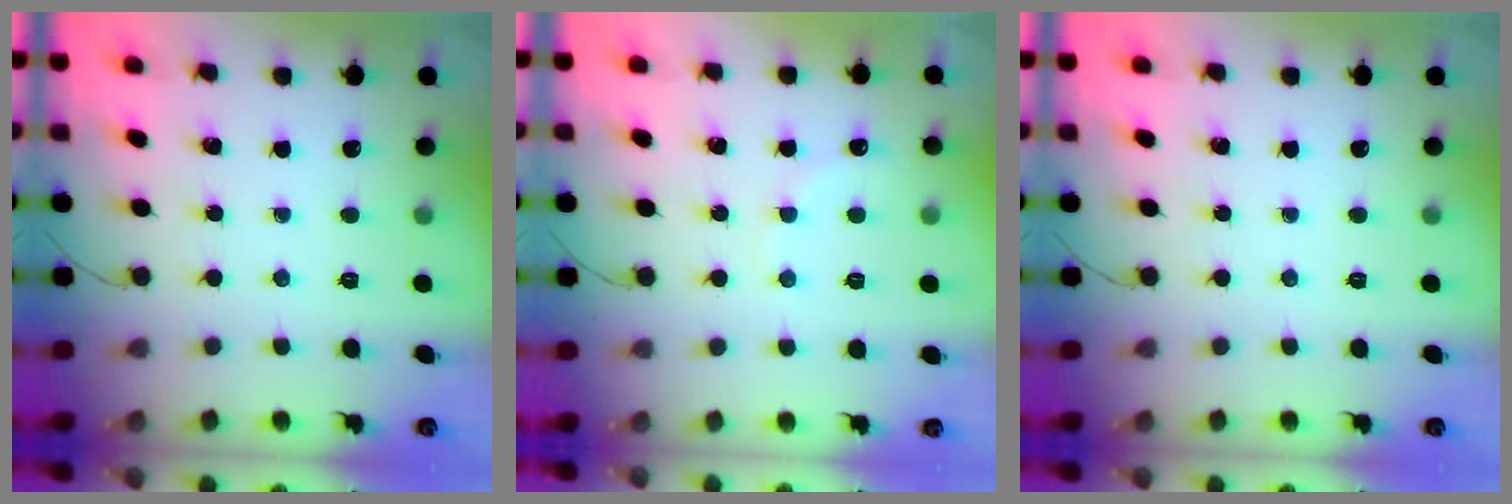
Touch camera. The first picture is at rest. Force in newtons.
{"total": 5.5, "press": 5.2, "slide": 1.5}
{"total": 0.0}